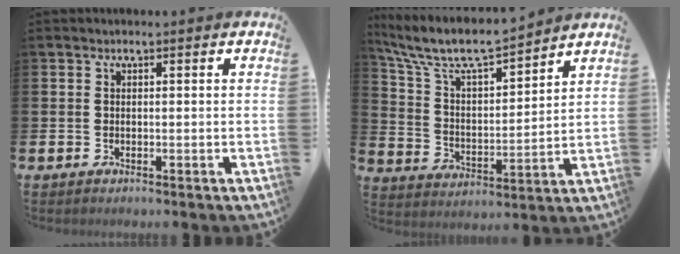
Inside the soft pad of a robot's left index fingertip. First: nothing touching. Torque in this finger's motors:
{"motor_torque": [0.90, -1.23, 0.23, 0.21]}